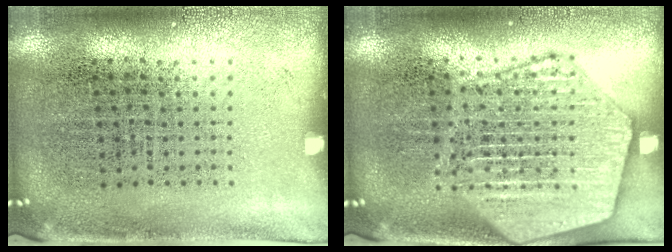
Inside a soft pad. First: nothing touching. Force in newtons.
{"total": 3.8, "press": 3.7, "slide": 0.5}